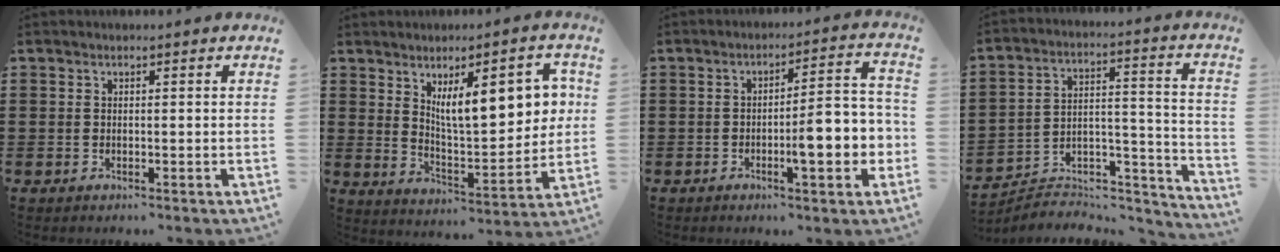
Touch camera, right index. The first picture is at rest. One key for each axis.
{"total": 11.8, "fx": 4.6, "fy": 4.4, "fz": 10.0, "tx": -0.155, "ty": -0.007, "tz": 0.076}
{"total": 8.4, "fx": -2.3, "fy": 2.2, "fz": 7.8, "tx": -0.102, "ty": -0.009, "tz": -0.042}
{"total": 5.0, "fx": -4.6, "fy": 1.8, "fz": 0.8, "tx": -0.012, "ty": 0.003, "tz": -0.093}